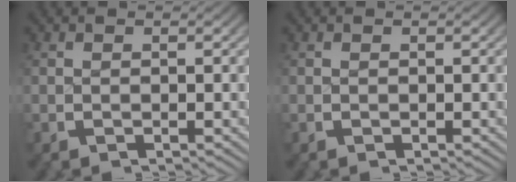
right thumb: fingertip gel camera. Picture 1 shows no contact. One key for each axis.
{"total": 0.0}